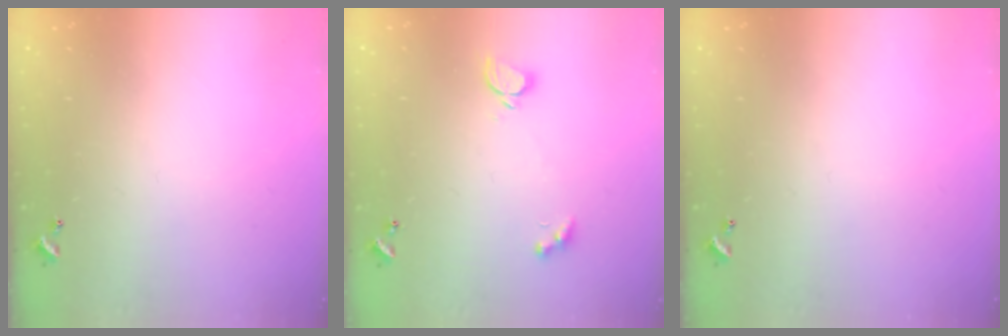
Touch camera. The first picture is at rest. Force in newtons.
{"total": 2.1, "press": 1.9, "slide": 0.9}
{"total": 0.0}